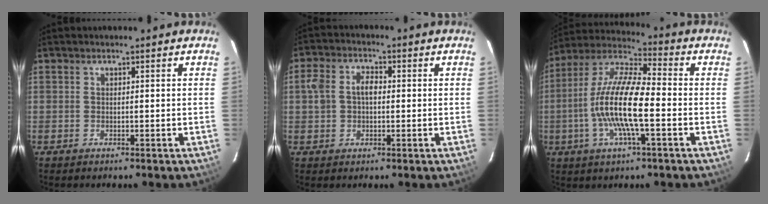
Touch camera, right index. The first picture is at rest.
{"total": 5.3, "force": [0.1, 3.8, 3.7], "torque": [-0.073, 0.016, 0.001]}
{"total": 15.1, "force": [-3.2, 3.4, 14.3], "torque": [-0.283, 0.001, -0.069]}